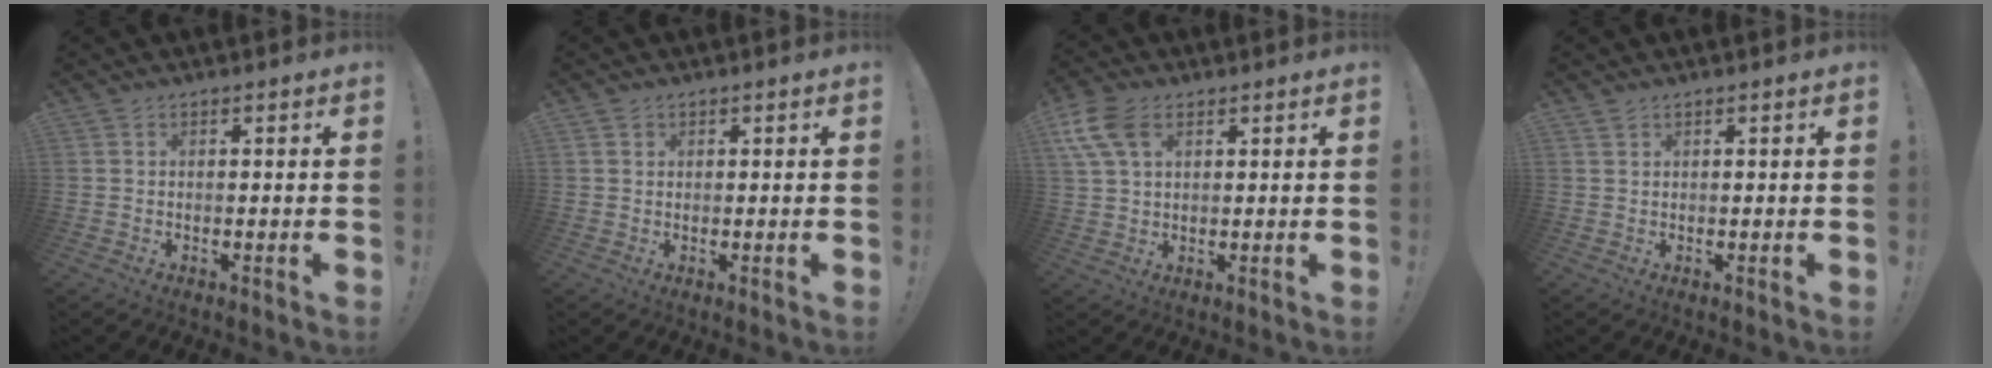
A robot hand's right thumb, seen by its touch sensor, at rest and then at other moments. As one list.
[{"total": 1.3, "force": [0.7, 1.1, 0.2], "torque": [0.003, -0.001, 0.012]}, {"total": 10.0, "force": [4.2, 6.3, 6.5], "torque": [-0.130, -0.007, 0.079]}, {"total": 1.1, "force": [0.9, 0.6, 0.2], "torque": [-0.004, 0.000, 0.017]}]